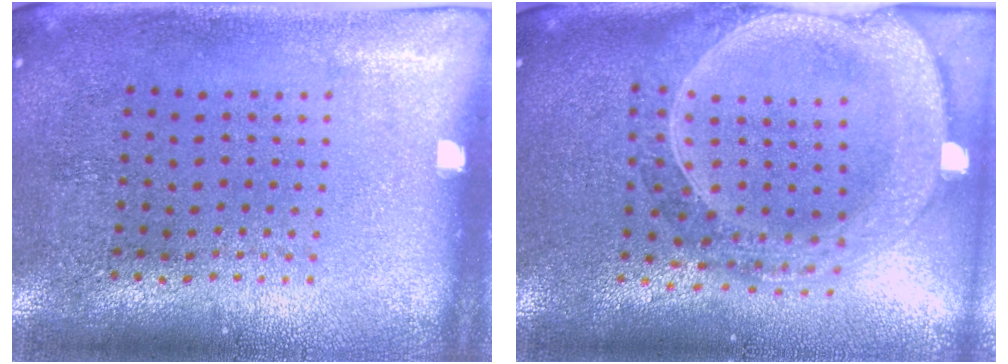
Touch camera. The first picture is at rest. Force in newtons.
{"total": 2.8, "press": 2.4, "slide": 1.3}